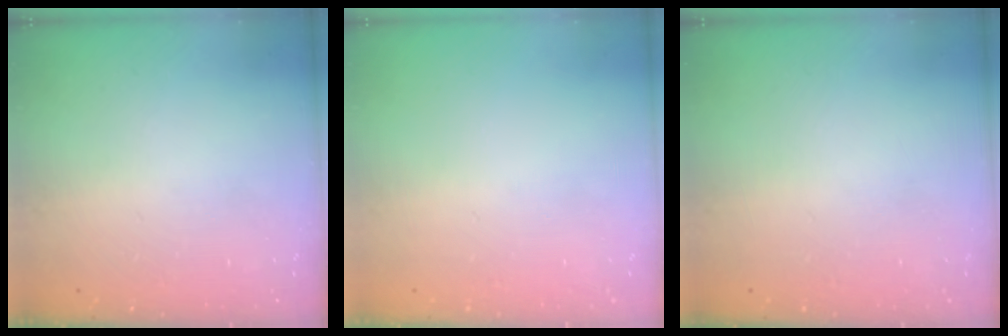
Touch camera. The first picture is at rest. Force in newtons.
{"total": 0.0}
{"total": 0.0}